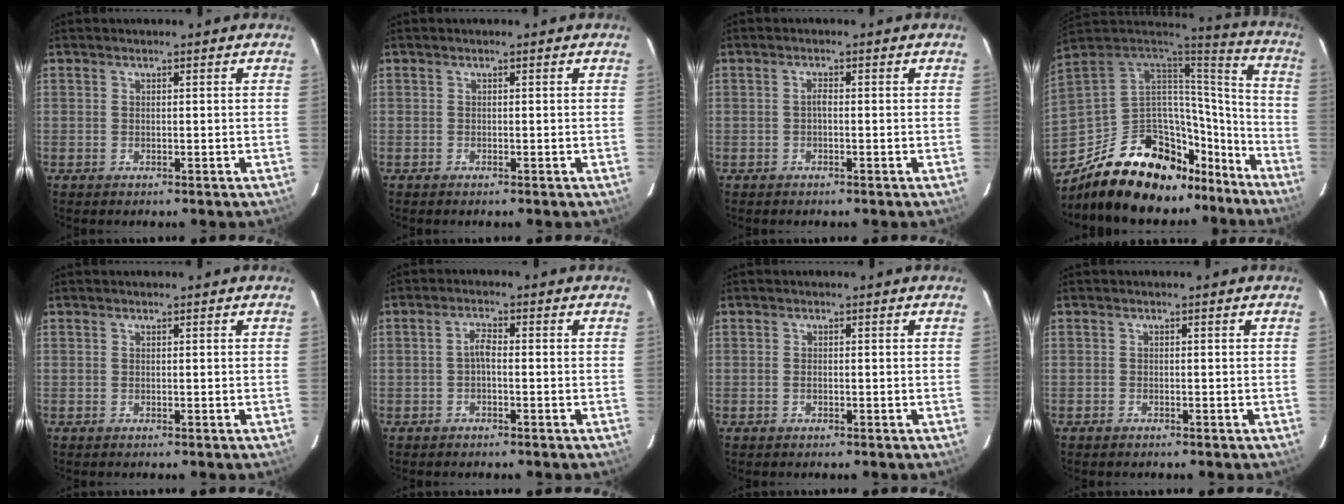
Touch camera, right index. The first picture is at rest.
{"total": 0.0}
{"total": 0.9, "force": [-0.3, 0.4, 0.8], "torque": [-0.015, 0.006, -0.007]}
{"total": 27.7, "force": [-19.2, 14.5, 13.8], "torque": [-0.251, 0.041, -0.269]}
{"total": 0.0}
{"total": 1.9, "force": [-0.7, 0.6, 1.7], "torque": [-0.035, 0.008, -0.015]}
{"total": 0.7, "force": [-0.3, 0.4, 0.4], "torque": [-0.007, 0.001, -0.006]}
{"total": 0.8, "force": [-0.7, 0.4, 0.0], "torque": [-0.004, 0.002, -0.011]}